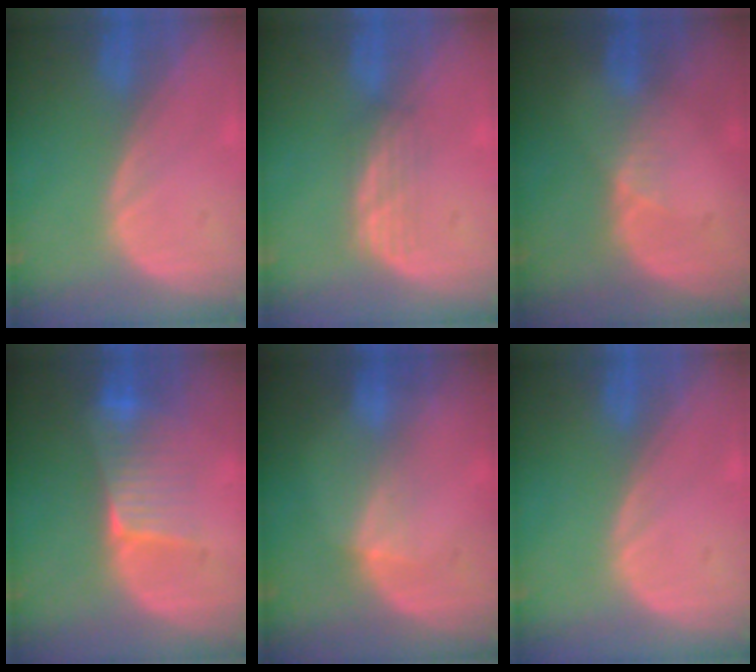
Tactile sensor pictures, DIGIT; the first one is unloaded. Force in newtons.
{"total": 2.9, "press": 2.6, "slide": 1.4}
{"total": 2.0, "press": 1.6, "slide": 1.3}
{"total": 6.5, "press": 6.1, "slide": 2.4}
{"total": 2.4, "press": 2.1, "slide": 1.2}
{"total": 0.0}